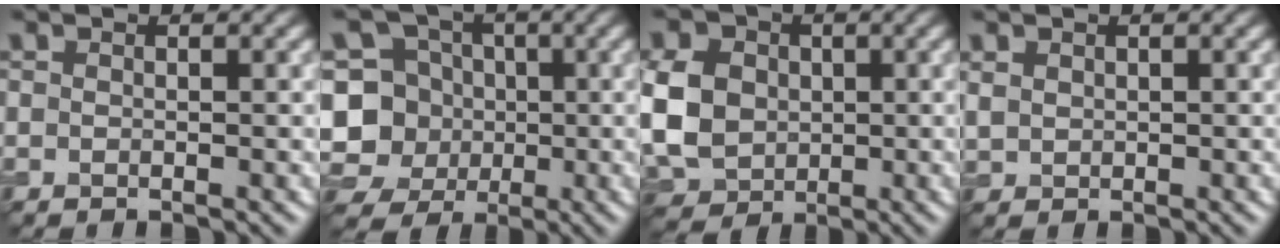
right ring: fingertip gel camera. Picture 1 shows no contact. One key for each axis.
{"total": 9.3, "fx": -0.9, "fy": 9.0, "fz": 2.1, "tx": -0.073, "ty": 0.031, "tz": -0.030}
{"total": 7.8, "fx": 0.1, "fy": 6.6, "fz": 4.2, "tx": -0.113, "ty": 0.012, "tz": 0.002}
{"total": 0.7, "fx": 0.6, "fy": 0.3, "fz": -0.4, "tx": 0.001, "ty": 0.008, "tz": 0.021}